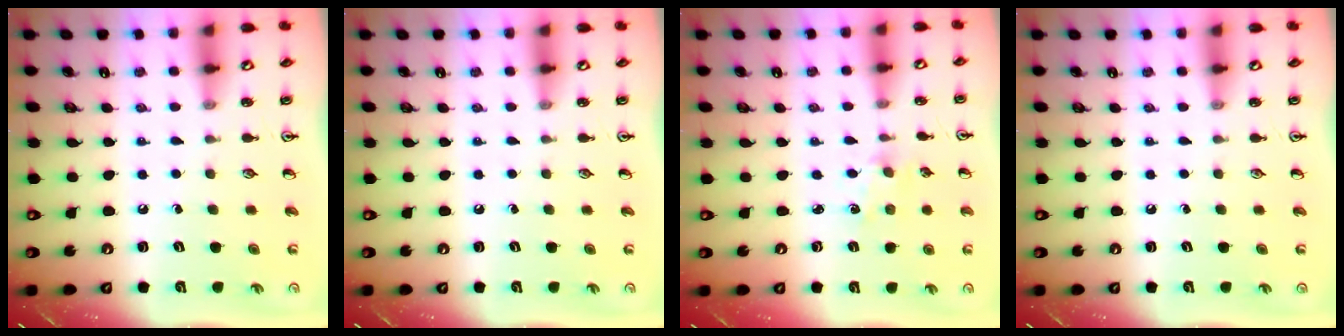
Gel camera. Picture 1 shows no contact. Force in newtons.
{"total": 0.0}
{"total": 1.6, "press": 1.6, "slide": 0.4}
{"total": 0.0}